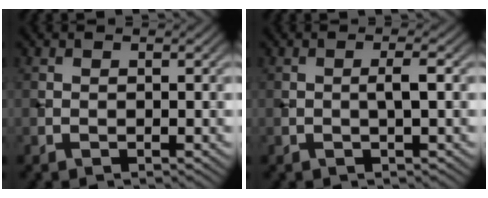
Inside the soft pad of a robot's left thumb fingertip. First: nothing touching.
{"total": 1.6, "force": [0.0, 0.1, 1.6], "torque": [-0.030, 0.005, -0.001]}